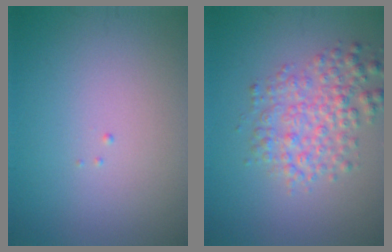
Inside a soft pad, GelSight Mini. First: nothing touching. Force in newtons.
{"total": 4.2, "press": 4.2, "slide": 0.1}